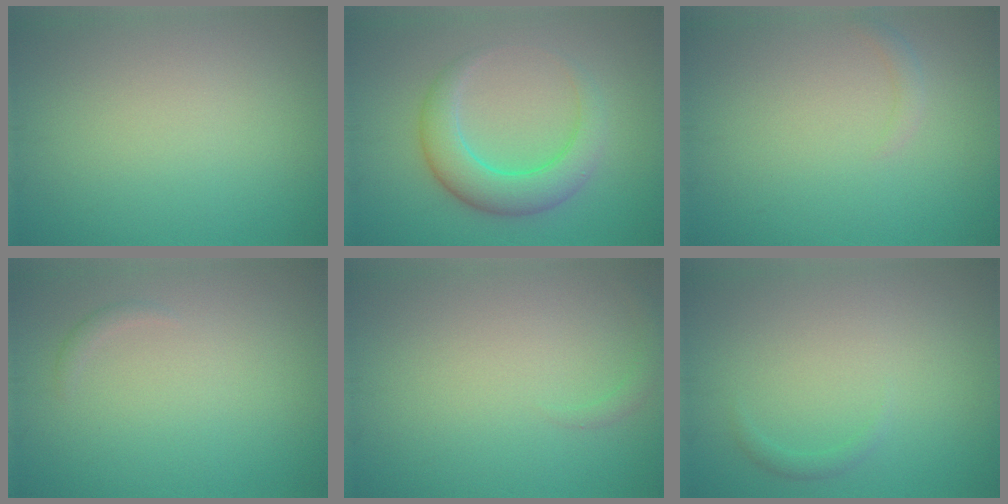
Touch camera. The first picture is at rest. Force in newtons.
{"total": 4.1, "press": 4.1, "slide": 0.1}
{"total": 0.9, "press": 0.9, "slide": 0.2}
{"total": 0.6, "press": 0.6, "slide": 0.0}
{"total": 0.8, "press": 0.8, "slide": 0.1}
{"total": 0.8, "press": 0.8, "slide": 0.1}